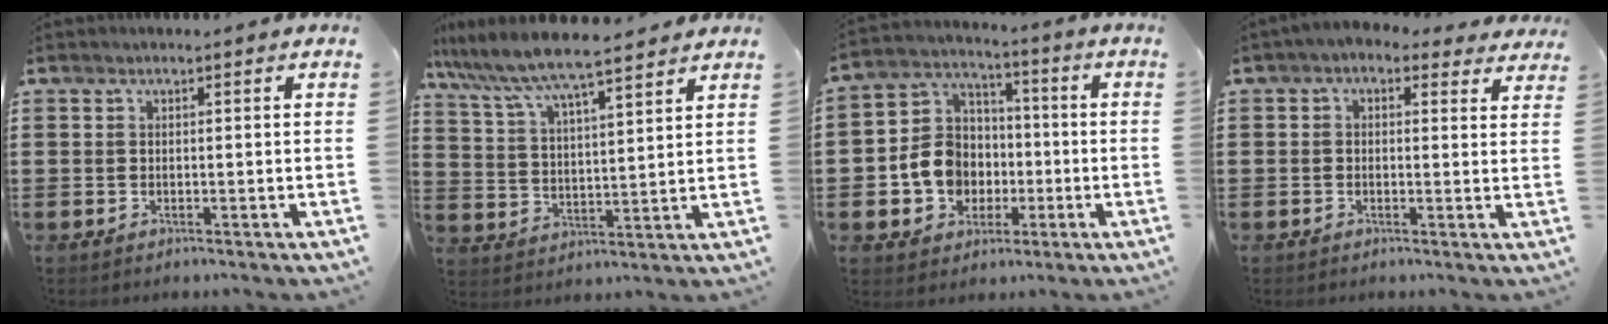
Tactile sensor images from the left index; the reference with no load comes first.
{"total": 7.1, "force": [6.5, 0.1, 2.9], "torque": [-0.083, -0.037, 0.110]}
{"total": 9.5, "force": [-1.9, 8.6, 3.5], "torque": [-0.113, 0.018, -0.032]}
{"total": 1.8, "force": [0.7, 1.3, 0.9], "torque": [-0.025, 0.003, 0.011]}